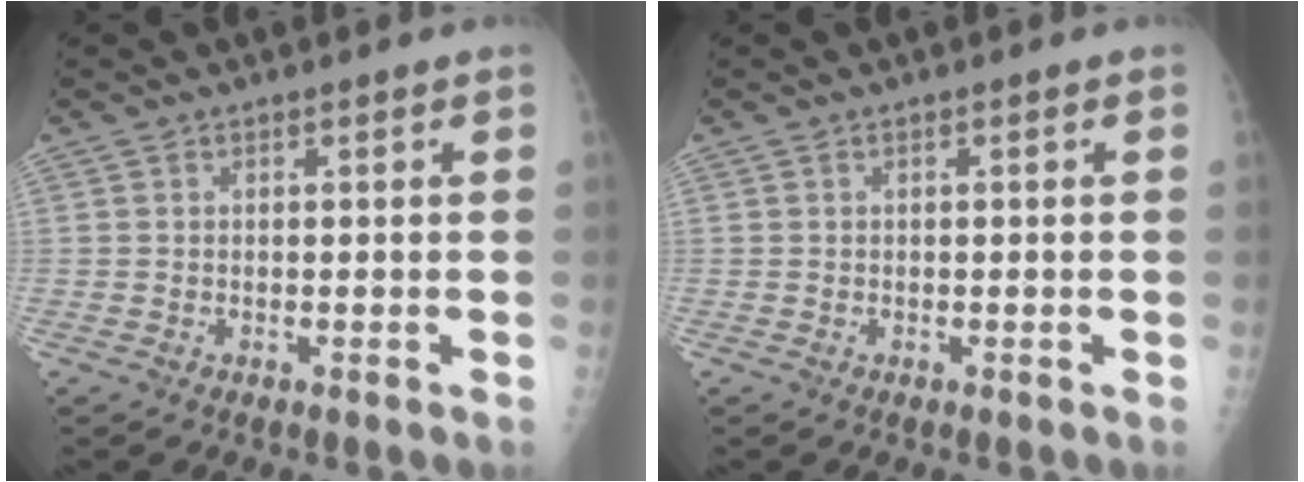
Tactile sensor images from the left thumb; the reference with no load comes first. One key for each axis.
{"total": 0.0}